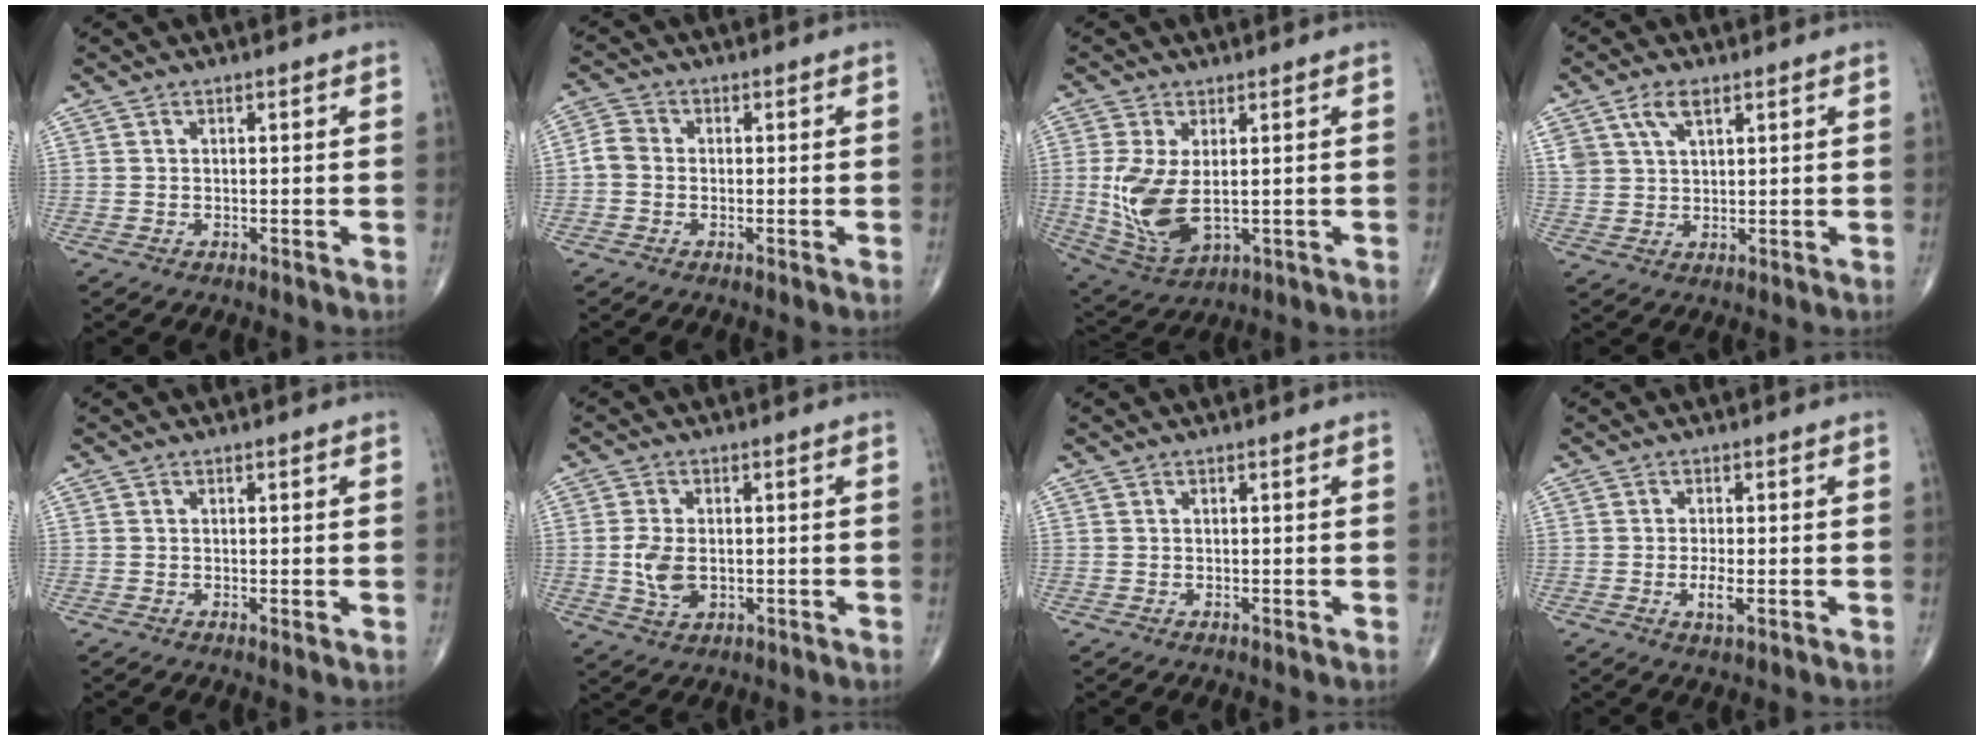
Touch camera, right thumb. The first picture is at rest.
{"total": 3.3, "force": [-0.7, 2.8, 1.7], "torque": [-0.027, 0.009, -0.023]}
{"total": 11.0, "force": [0.0, 5.8, 9.4], "torque": [-0.197, -0.015, 0.018]}
{"total": 5.5, "force": [3.0, 2.9, 3.6], "torque": [-0.065, -0.003, 0.062]}
{"total": 0.6, "force": [0.0, 0.1, 0.6], "torque": [-0.014, -0.003, -0.002]}
{"total": 5.8, "force": [-0.5, 3.6, 4.5], "torque": [-0.089, -0.004, -0.004]}
{"total": 0.0}
{"total": 3.2, "force": [-0.8, 0.9, 2.9], "torque": [-0.059, -0.004, -0.015]}